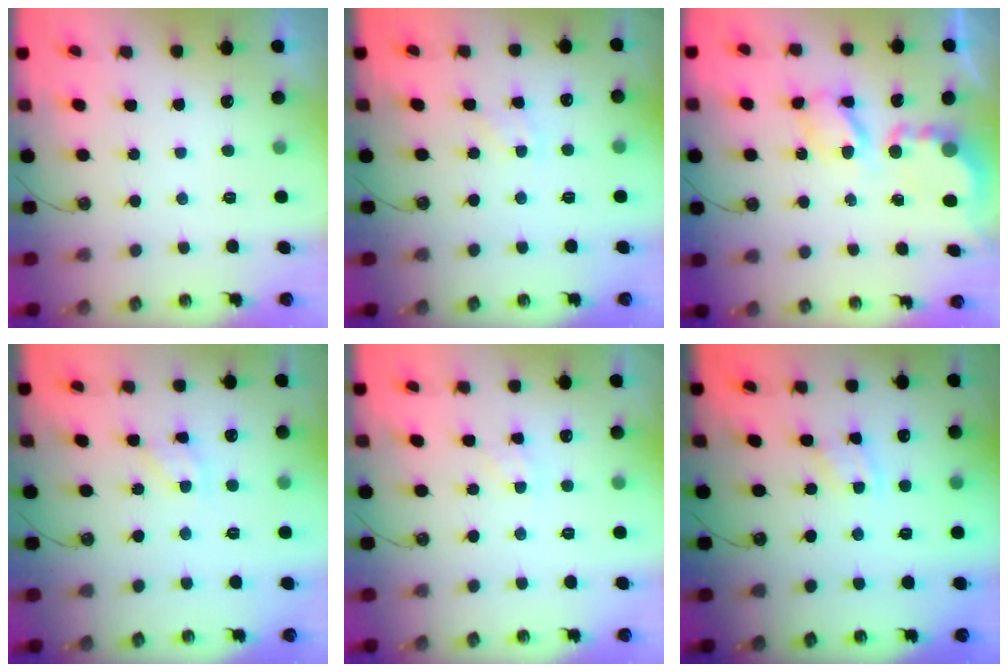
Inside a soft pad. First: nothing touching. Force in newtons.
{"total": 2.3, "press": 2.2, "slide": 0.4}
{"total": 6.8, "press": 6.8, "slide": 0.3}
{"total": 5.2, "press": 5.2, "slide": 0.2}
{"total": 3.6, "press": 3.5, "slide": 0.5}
{"total": 3.4, "press": 3.4, "slide": 0.5}